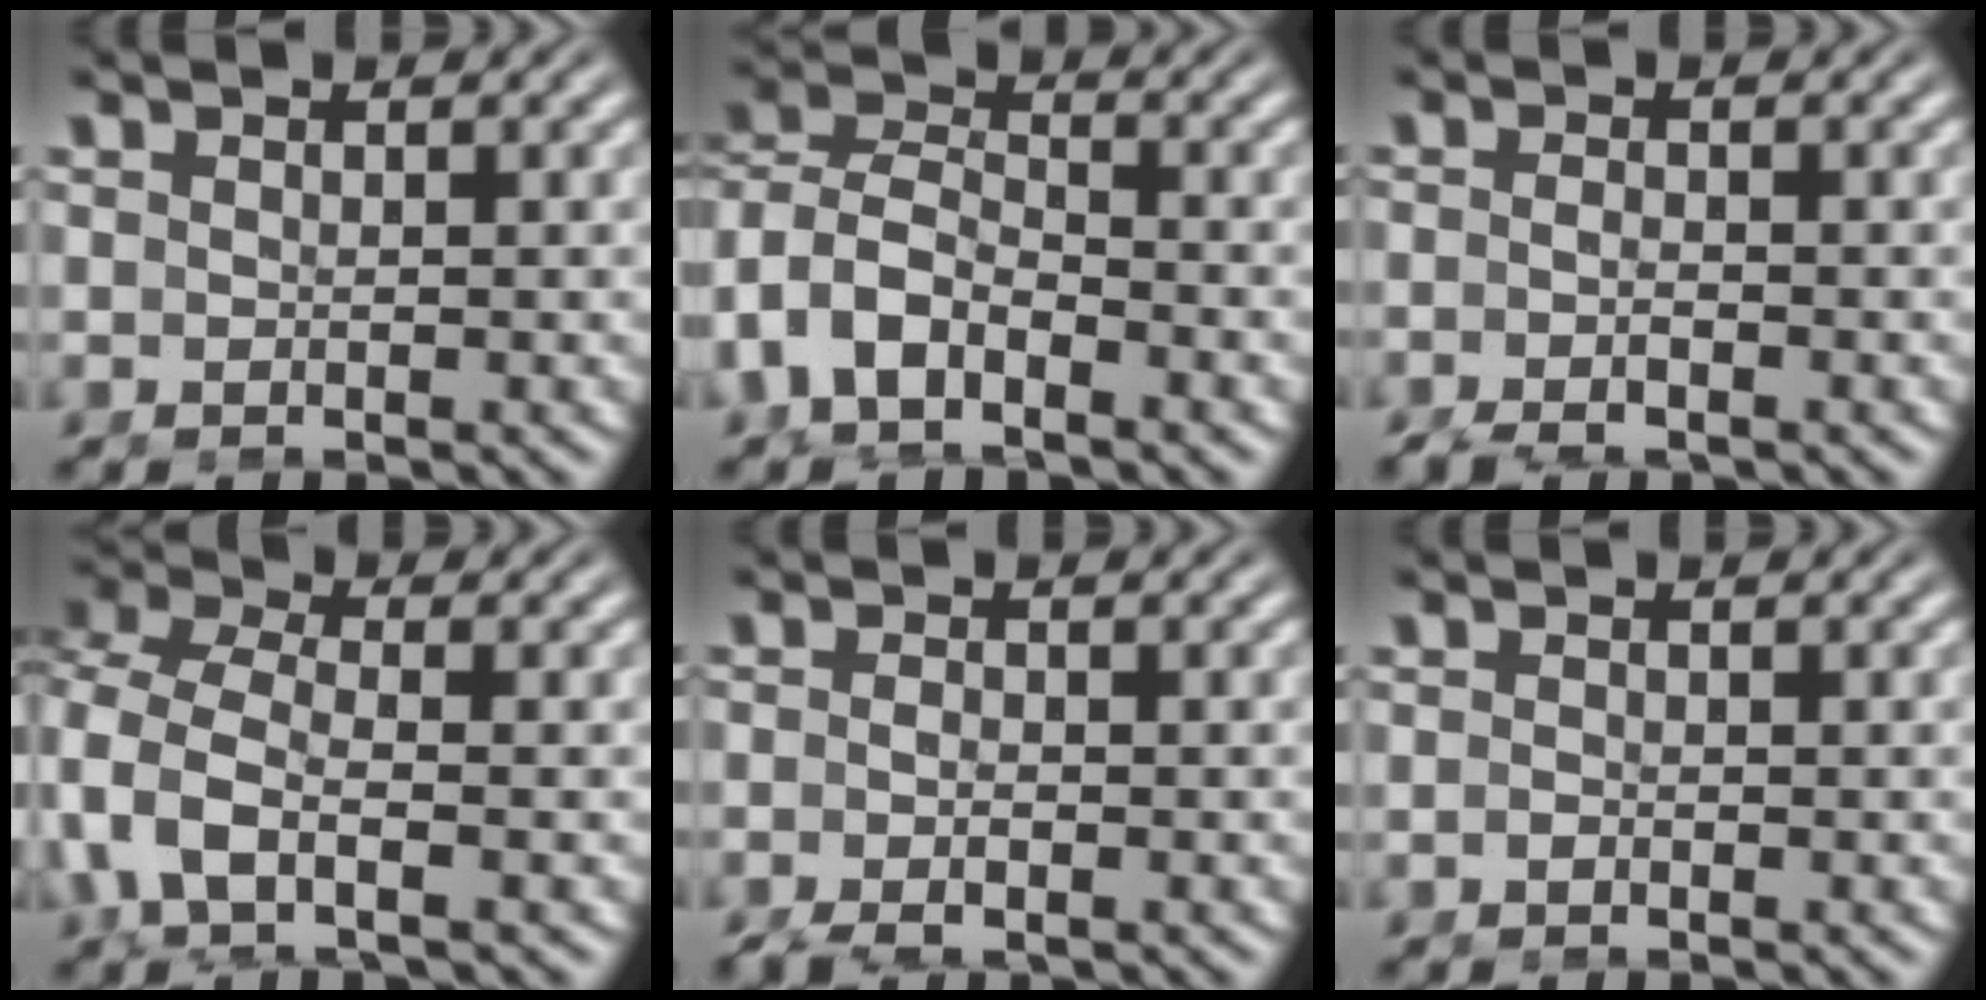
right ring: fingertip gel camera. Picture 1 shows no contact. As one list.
[{"total": 9.4, "force": [-1.3, 8.4, 4.0], "torque": [-0.138, -0.032, -0.028]}, {"total": 3.0, "force": [-2.1, 1.3, 1.6], "torque": [-0.040, -0.012, -0.033]}, {"total": 7.0, "force": [-0.8, 5.2, 4.6], "torque": [-0.137, -0.033, -0.004]}, {"total": 3.0, "force": [-2.0, 1.5, 1.6], "torque": [-0.038, -0.011, -0.032]}, {"total": 0.7, "force": [-0.6, -0.4, 0.0], "torque": [0.000, -0.006, -0.007]}]